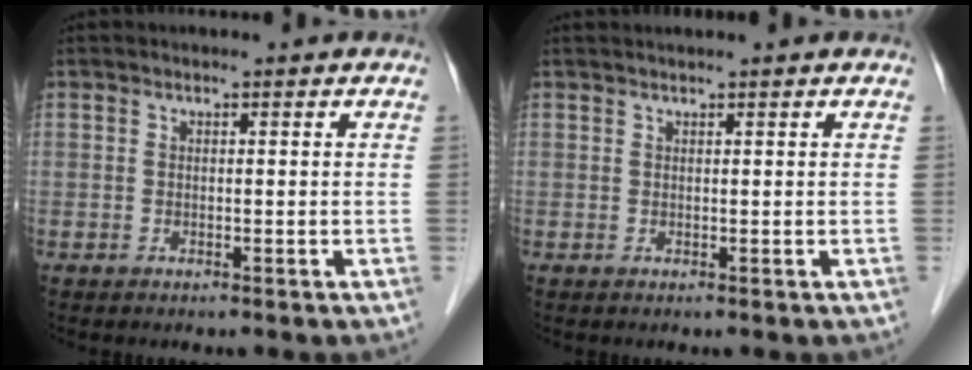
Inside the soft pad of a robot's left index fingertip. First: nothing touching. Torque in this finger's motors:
{"motor_torque": [0.34, 0.01, -0.01, -0.01]}